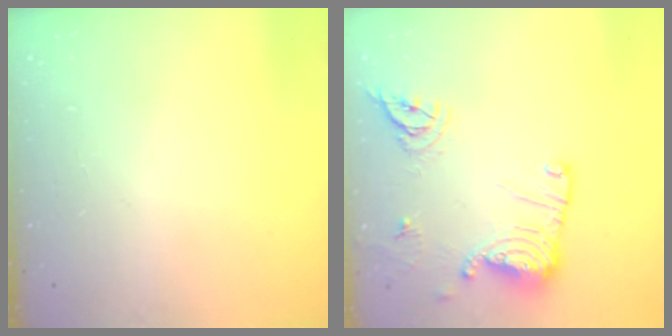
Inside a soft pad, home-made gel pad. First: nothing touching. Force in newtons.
{"total": 14.9, "press": 14.9, "slide": 0.4}